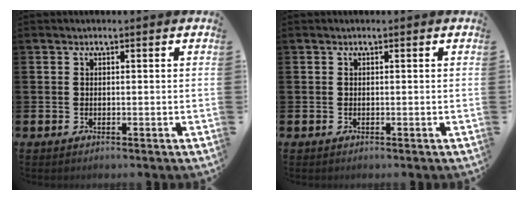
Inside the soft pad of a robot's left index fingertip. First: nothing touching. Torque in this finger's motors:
{"motor_torque": [0.00, 0.00, 0.00, -0.01]}